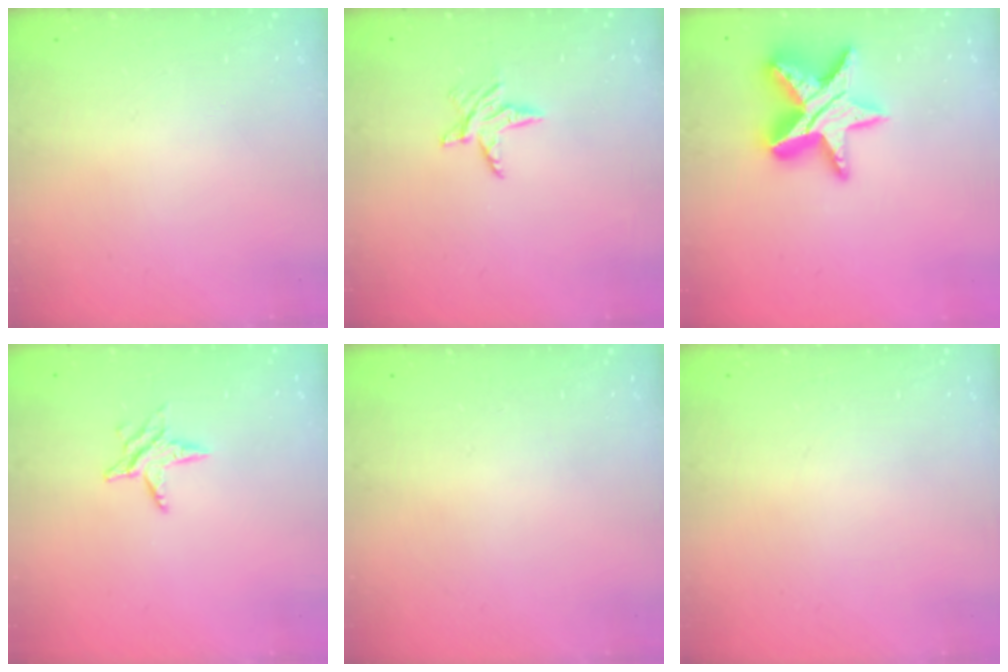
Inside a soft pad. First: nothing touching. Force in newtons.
{"total": 6.1, "press": 6.1, "slide": 0.6}
{"total": 17.0, "press": 17.0, "slide": 1.2}
{"total": 5.8, "press": 5.8, "slide": 0.5}
{"total": 0.0}
{"total": 0.0}